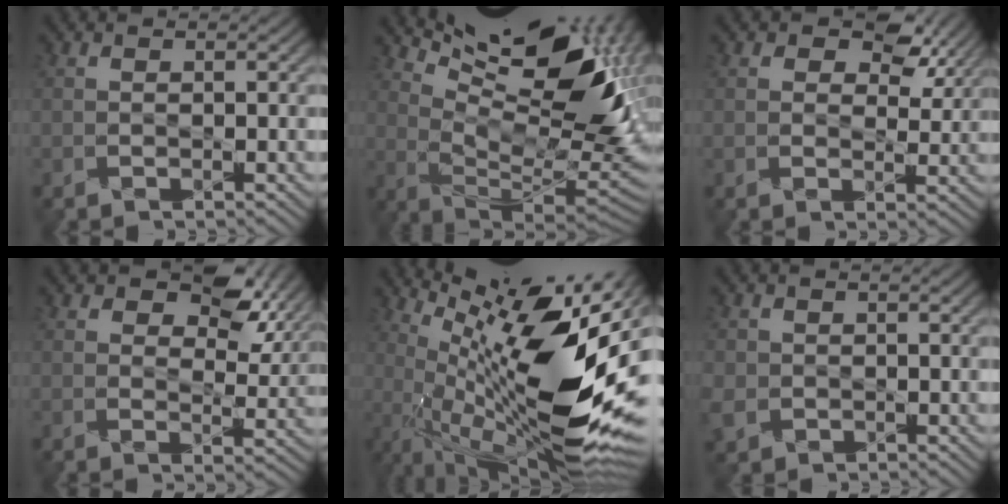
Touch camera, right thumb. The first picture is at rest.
{"total": 16.6, "force": [7.9, 5.2, 13.7], "torque": [-0.216, 0.007, 0.133]}
{"total": 6.2, "force": [3.4, 3.8, 3.5], "torque": [-0.048, -0.002, 0.040]}
{"total": 8.4, "force": [4.6, 4.6, 5.3], "torque": [-0.078, -0.003, 0.064]}
{"total": 20.8, "force": [3.0, 5.7, 19.7], "torque": [-0.305, 0.005, 0.051]}
{"total": 2.8, "force": [-0.5, 2.6, 0.9], "torque": [-0.036, -0.009, -0.018]}